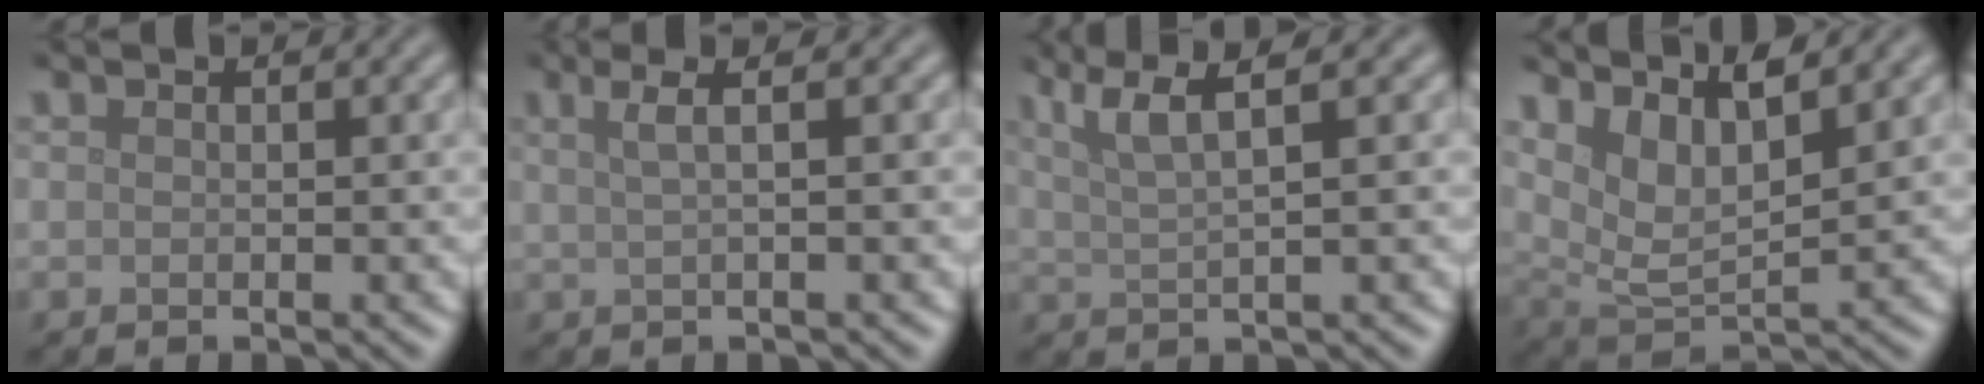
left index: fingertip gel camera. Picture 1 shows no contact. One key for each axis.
{"total": 2.5, "fx": 0.9, "fy": 0.8, "fz": 2.2, "tx": -0.032, "ty": 0.006, "tz": 0.006}
{"total": 4.5, "fx": 2.5, "fy": 0.8, "fz": 3.6, "tx": -0.060, "ty": 0.012, "tz": 0.047}
{"total": 5.8, "fx": 3.2, "fy": 2.2, "fz": 4.3, "tx": -0.089, "ty": -0.007, "tz": 0.065}